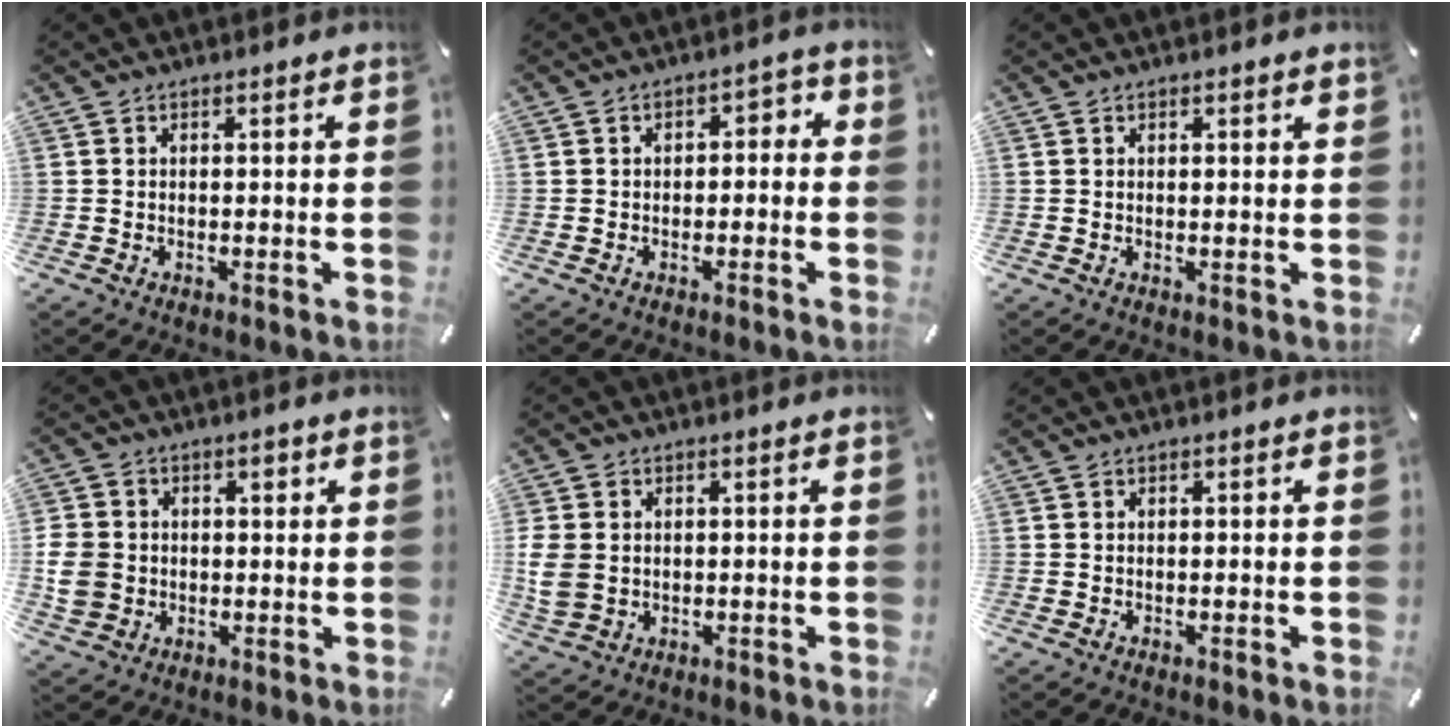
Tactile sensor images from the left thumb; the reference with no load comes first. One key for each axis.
{"total": 2.9, "fx": -1.5, "fy": 2.0, "fz": 1.5, "tx": -0.029, "ty": 0.018, "tz": -0.034}
{"total": 0.6, "fx": 0.5, "fy": 0.2, "fz": 0.4, "tx": 0.001, "ty": -0.003, "tz": 0.007}
{"total": 8.0, "fx": 0.2, "fy": 7.3, "fz": 3.2, "tx": -0.063, "ty": 0.008, "tz": 0.005}
{"total": 6.5, "fx": 0.5, "fy": 5.6, "fz": 3.3, "tx": -0.081, "ty": 0.003, "tz": 0.010}
{"total": 0.0}